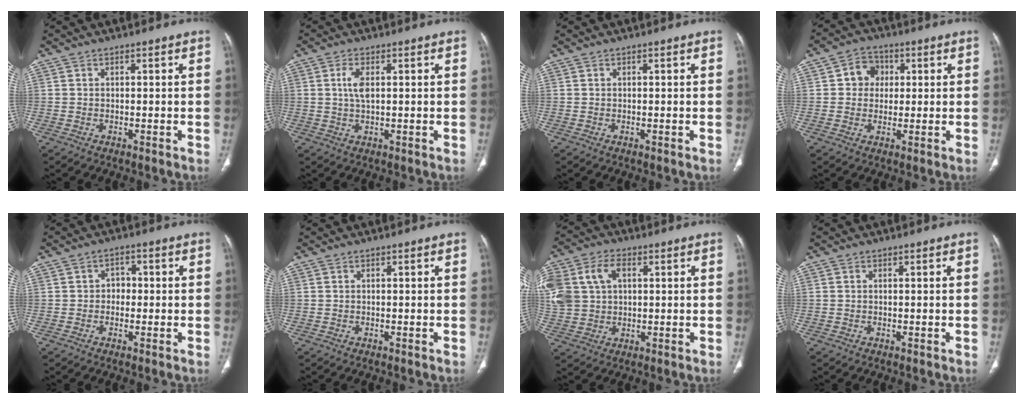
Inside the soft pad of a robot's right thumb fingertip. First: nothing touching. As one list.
[{"total": 3.4, "force": [0.7, 1.4, 3.0], "torque": [-0.066, 0.000, 0.014]}, {"total": 0.0}, {"total": 5.8, "force": [1.0, 5.1, 2.4], "torque": [-0.006, 0.006, 0.010]}, {"total": 2.6, "force": [-0.2, 2.2, 1.4], "torque": [-0.003, 0.010, -0.010]}, {"total": 0.0}, {"total": 17.4, "force": [4.3, 12.9, 10.8], "torque": [-0.274, 0.033, 0.090]}, {"total": 0.0}]